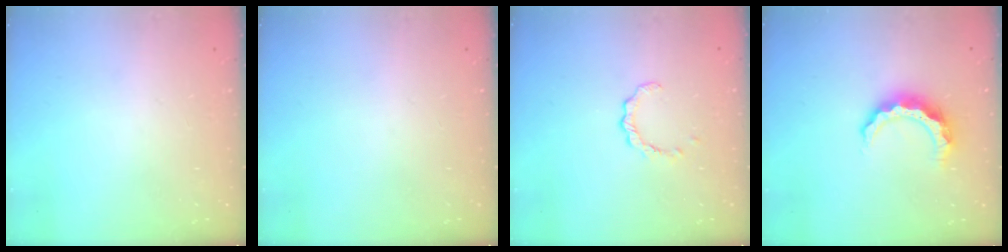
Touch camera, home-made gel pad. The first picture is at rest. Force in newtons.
{"total": 0.0}
{"total": 2.9, "press": 2.8, "slide": 0.4}
{"total": 8.4, "press": 8.3, "slide": 0.8}